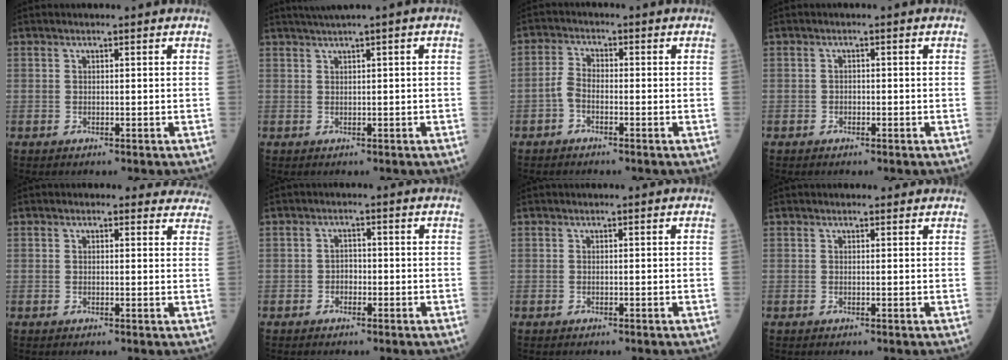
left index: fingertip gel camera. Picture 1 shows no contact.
{"total": 2.5, "force": [1.4, -0.4, 2.1], "torque": [-0.042, 0.010, 0.031]}
{"total": 3.0, "force": [-1.3, 1.8, 2.0], "torque": [-0.045, 0.003, -0.031]}
{"total": 0.7, "force": [-0.4, 0.5, 0.3], "torque": [-0.003, 0.001, -0.008]}
{"total": 7.1, "force": [6.4, 2.8, 1.4], "torque": [0.013, 0.004, 0.044]}
{"total": 1.6, "force": [-0.7, 1.2, 0.8], "torque": [-0.008, 0.005, -0.013]}
{"total": 0.0}
{"total": 0.9, "force": [0.7, 0.5, 0.0], "torque": [-0.006, 0.001, 0.006]}